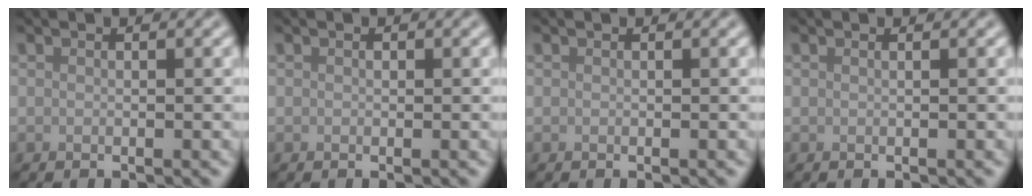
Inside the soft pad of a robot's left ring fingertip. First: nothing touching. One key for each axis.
{"total": 0.0}
{"total": 0.0}
{"total": 0.6, "fx": 0.3, "fy": 0.3, "fz": 0.5, "tx": -0.003, "ty": 0.001, "tz": -0.005}